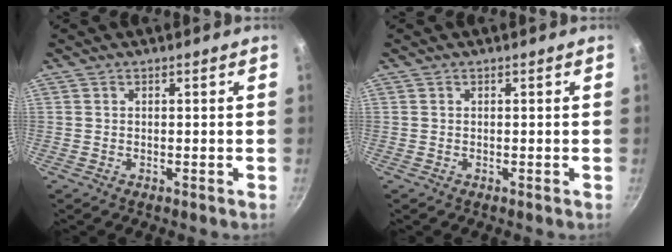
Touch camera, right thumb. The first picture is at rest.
{"total": 0.0}